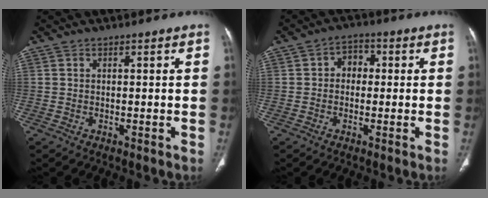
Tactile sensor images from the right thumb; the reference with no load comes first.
{"total": 4.2, "force": [0.2, 3.4, 2.4], "torque": [-0.013, 0.016, -0.007]}